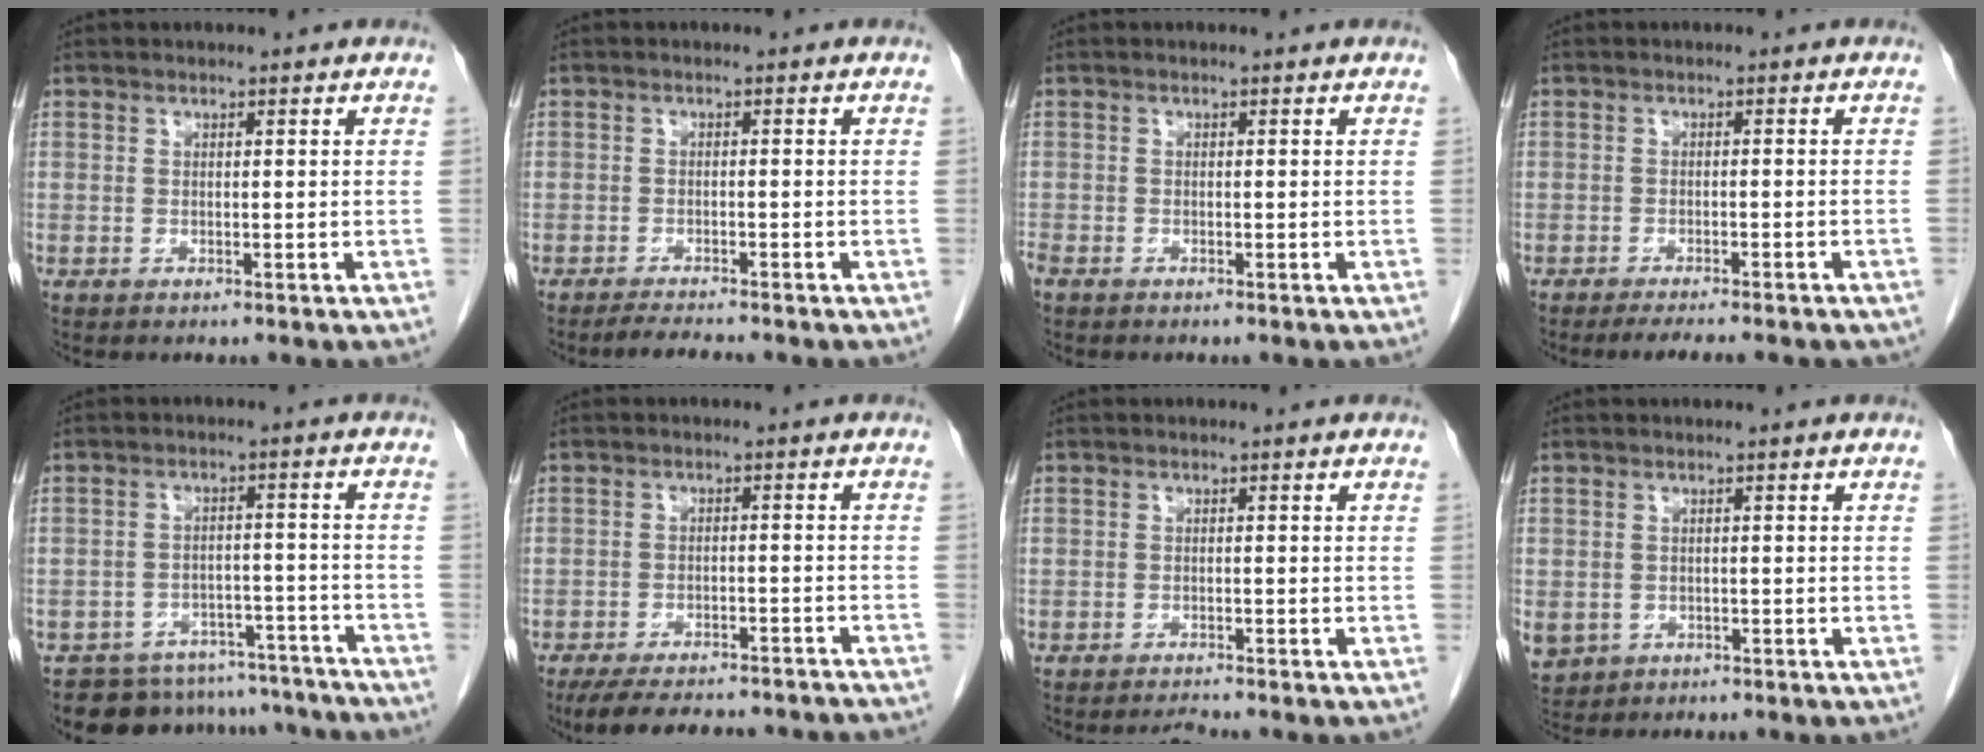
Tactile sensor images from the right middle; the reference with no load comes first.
{"total": 2.9, "force": [-2.7, -0.2, 1.0], "torque": [-0.028, -0.014, -0.044]}
{"total": 1.3, "force": [-1.1, 0.4, 0.6], "torque": [-0.015, -0.005, -0.020]}
{"total": 9.5, "force": [-8.1, 1.7, 4.7], "torque": [-0.059, -0.009, -0.099]}
{"total": 14.0, "force": [-13.0, 4.9, 1.2], "torque": [-0.009, 0.026, -0.155]}
{"total": 18.0, "force": [-16.0, 4.2, 7.0], "torque": [-0.126, -0.015, -0.206]}
{"total": 1.2, "force": [-1.1, -0.5, 0.1], "torque": [-0.009, -0.010, -0.017]}
{"total": 6.4, "force": [-2.4, 5.5, 2.2], "torque": [-0.064, -0.005, -0.029]}